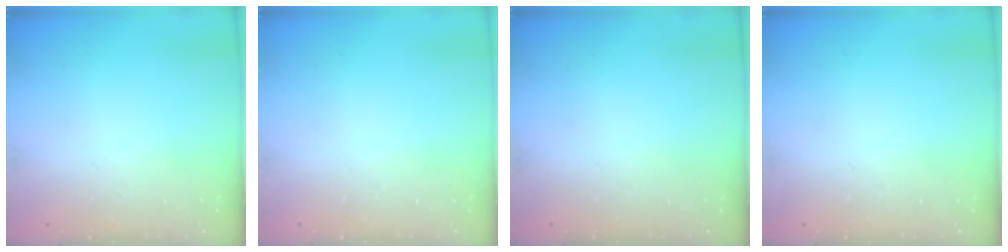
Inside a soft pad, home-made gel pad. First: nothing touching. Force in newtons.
{"total": 0.0}
{"total": 0.0}
{"total": 0.0}